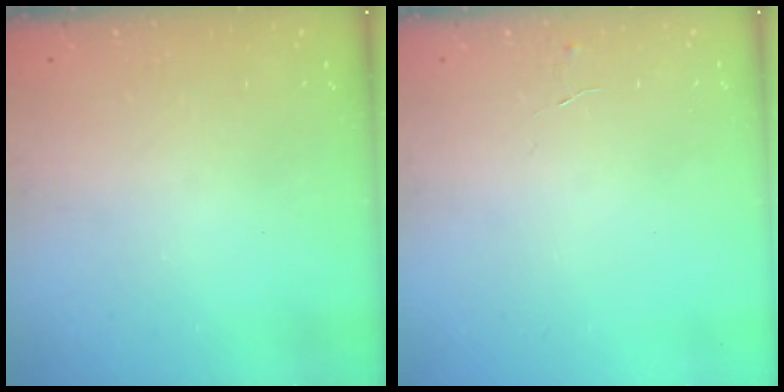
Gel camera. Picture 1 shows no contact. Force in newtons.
{"total": 3.9, "press": 3.9, "slide": 0.4}